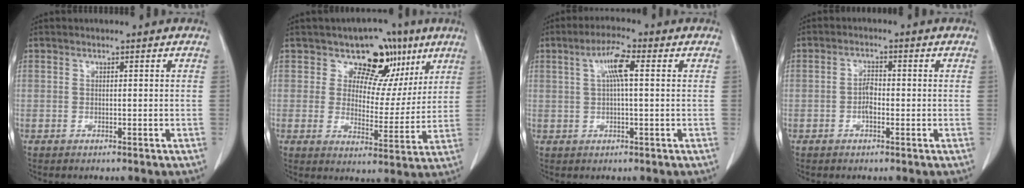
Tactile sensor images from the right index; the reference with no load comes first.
{"total": 9.1, "force": [5.4, 6.2, 3.8], "torque": [-0.026, 0.007, 0.076]}
{"total": 5.0, "force": [1.2, 0.6, 4.8], "torque": [-0.091, 0.011, 0.022]}
{"total": 2.4, "force": [-0.7, 1.1, 2.1], "torque": [-0.036, 0.004, -0.014]}